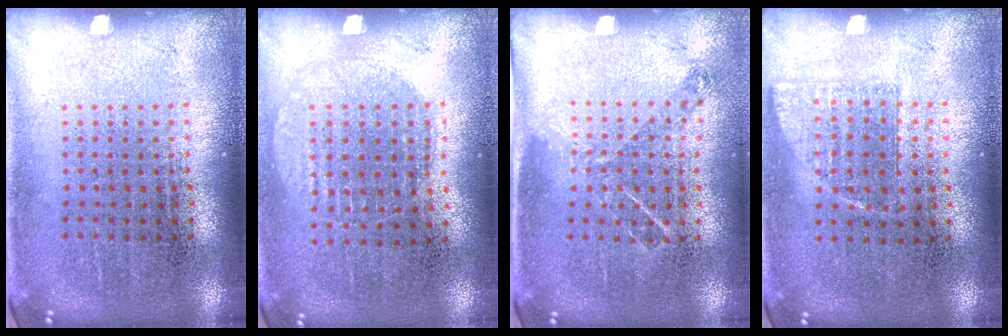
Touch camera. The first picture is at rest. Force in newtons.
{"total": 0.9, "press": 0.9, "slide": 0.3}
{"total": 0.8, "press": 0.8, "slide": 0.2}
{"total": 0.7, "press": 0.7, "slide": 0.2}